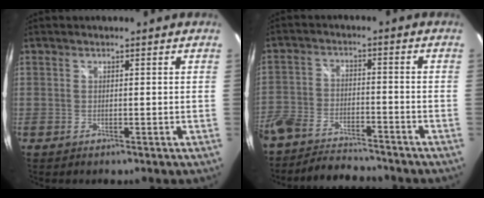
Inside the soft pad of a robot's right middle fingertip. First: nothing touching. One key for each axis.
{"total": 12.1, "fx": -10.1, "fy": 4.6, "fz": 4.7, "tx": -0.134, "ty": -0.013, "tz": -0.176}